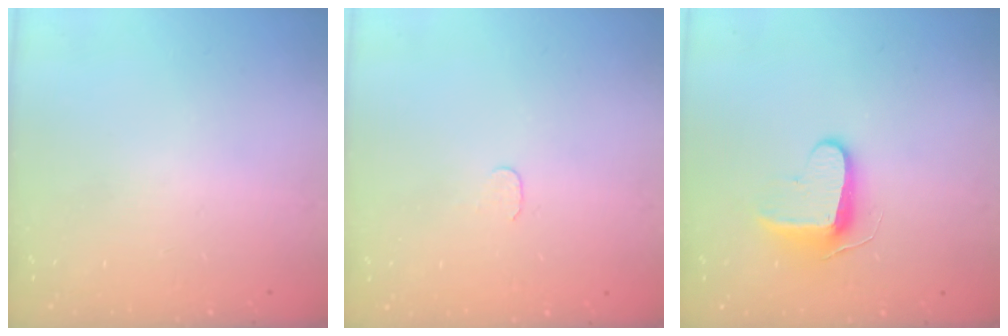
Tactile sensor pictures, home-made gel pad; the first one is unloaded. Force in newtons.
{"total": 3.7, "press": 3.7, "slide": 0.4}
{"total": 9.1, "press": 9.1, "slide": 0.8}